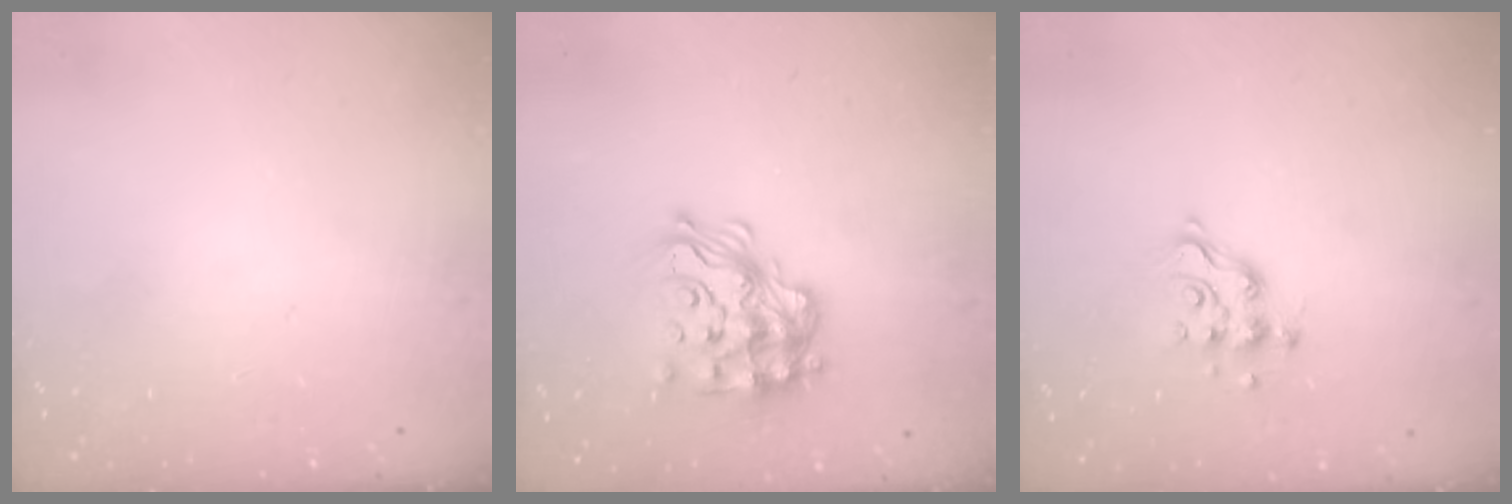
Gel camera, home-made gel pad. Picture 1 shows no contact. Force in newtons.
{"total": 19.4, "press": 19.3, "slide": 1.2}
{"total": 9.0, "press": 9.0, "slide": 0.3}